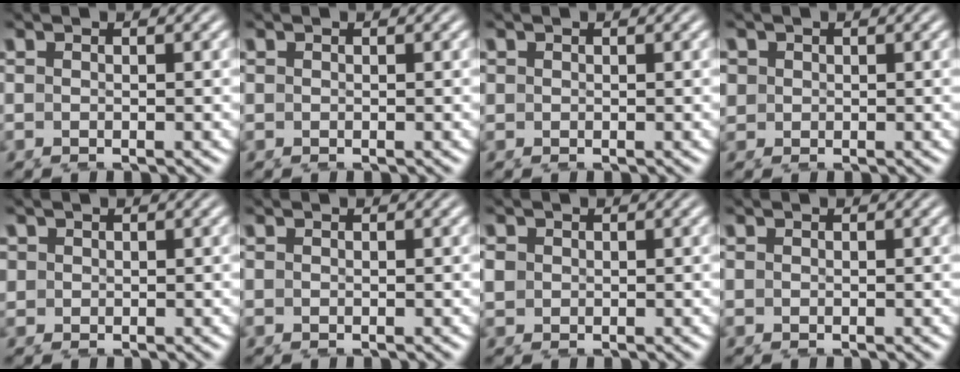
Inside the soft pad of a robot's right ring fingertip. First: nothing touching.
{"total": 0.0}
{"total": 0.6, "force": [0.1, 0.5, -0.2], "torque": [-0.001, -0.008, 0.009]}
{"total": 2.3, "force": [0.3, 2.2, 0.6], "torque": [-0.025, -0.016, 0.015]}
{"total": 1.6, "force": [0.3, 1.6, 0.2], "torque": [-0.016, -0.014, 0.014]}
{"total": 0.0}
{"total": 1.5, "force": [0.0, 1.4, 0.4], "torque": [-0.023, -0.013, 0.010]}
{"total": 0.0}